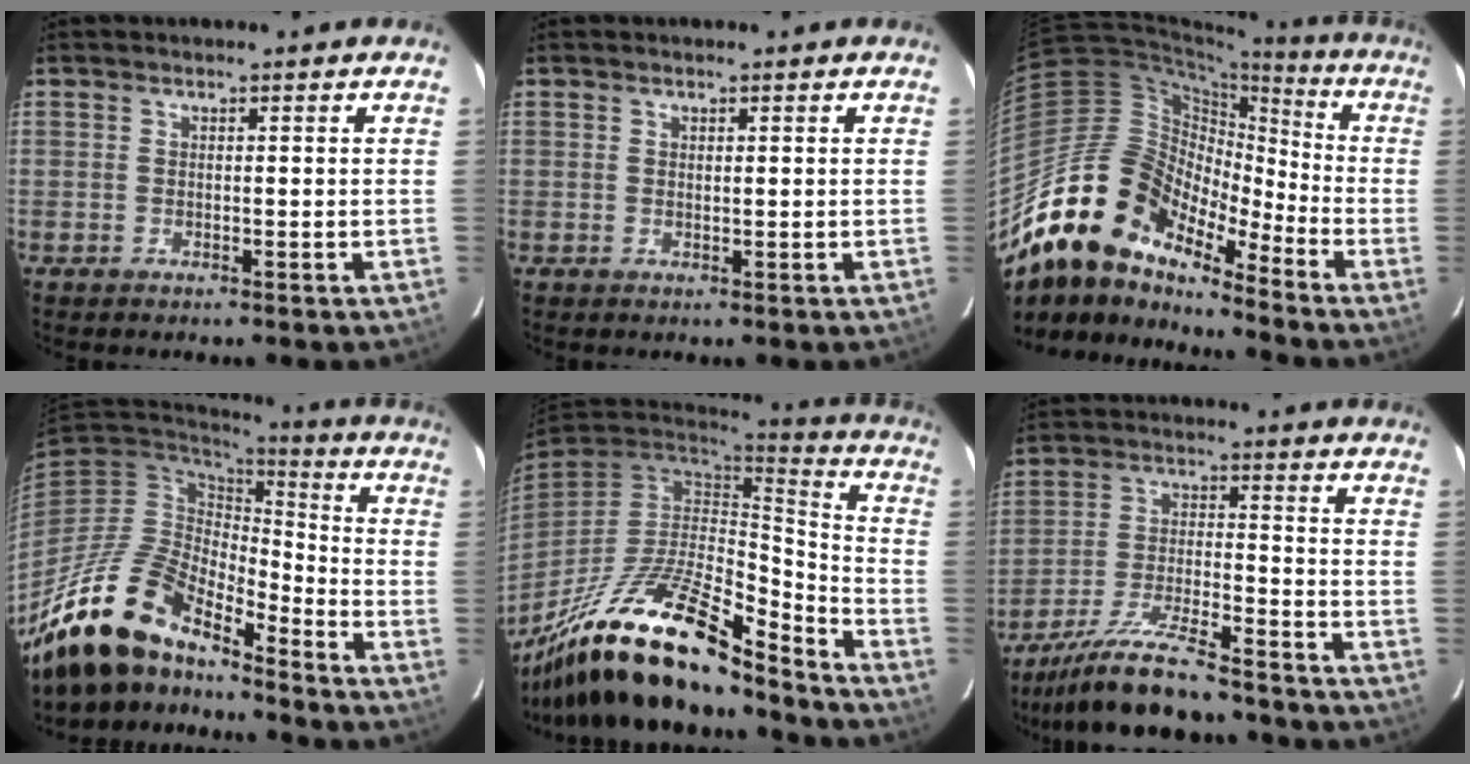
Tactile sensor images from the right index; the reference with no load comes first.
{"total": 0.6, "force": [0.3, 0.2, 0.4], "torque": [-0.008, 0.002, 0.007]}
{"total": 19.0, "force": [-14.8, 7.7, 9.1], "torque": [-0.158, 0.004, -0.292]}
{"total": 16.2, "force": [-13.8, 4.8, 6.9], "torque": [-0.142, -0.007, -0.265]}
{"total": 25.9, "force": [-18.2, 7.7, 16.7], "torque": [-0.312, -0.031, -0.311]}
{"total": 15.2, "force": [-13.4, 2.1, 6.8], "torque": [-0.144, -0.022, -0.228]}